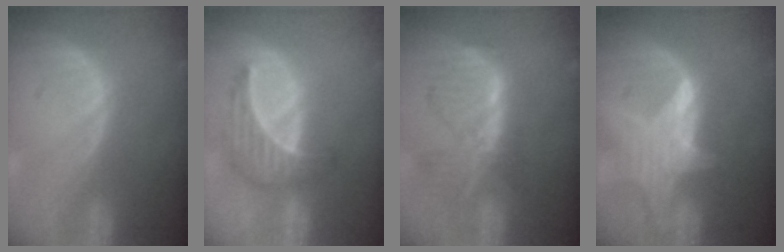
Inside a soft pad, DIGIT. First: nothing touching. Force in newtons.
{"total": 6.9, "press": 6.3, "slide": 2.9}
{"total": 7.8, "press": 7.0, "slide": 3.5}
{"total": 6.5, "press": 6.4, "slide": 1.4}